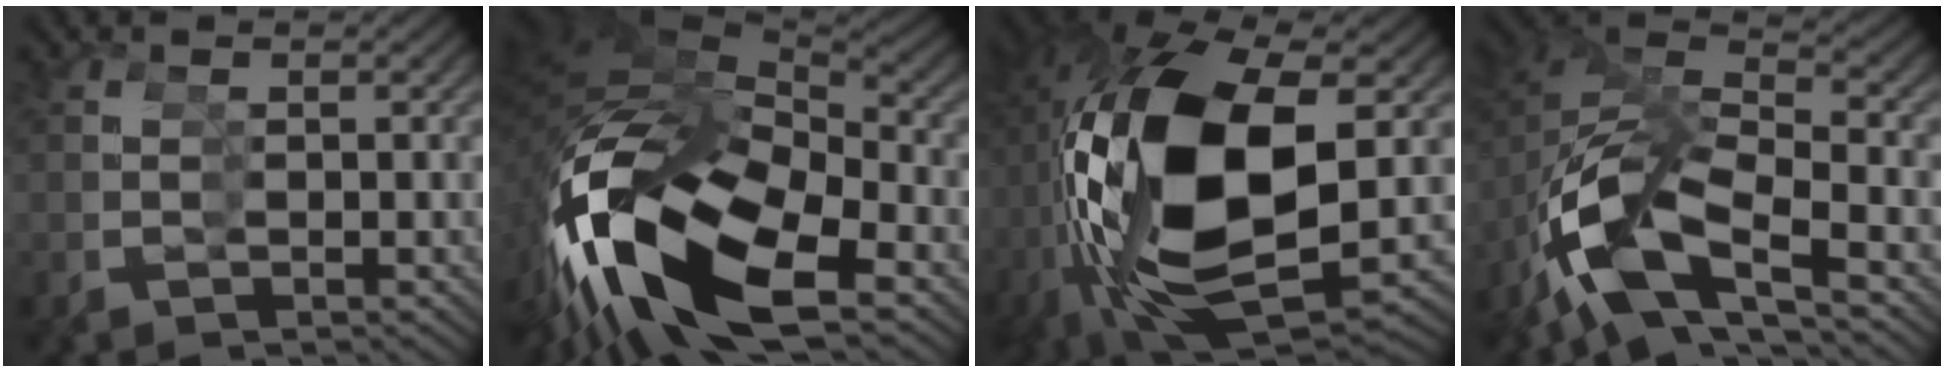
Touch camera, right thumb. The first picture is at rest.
{"total": 18.6, "force": [-0.6, 11.9, 14.3], "torque": [-0.319, -0.021, -0.002]}
{"total": 22.7, "force": [-0.2, 12.2, 19.2], "torque": [-0.380, -0.016, 0.019]}
{"total": 11.7, "force": [-2.2, 8.7, 7.4], "torque": [-0.205, -0.019, -0.028]}